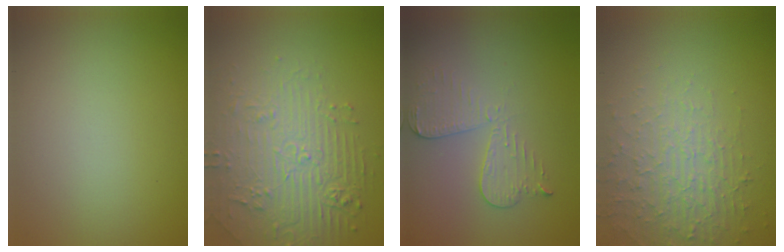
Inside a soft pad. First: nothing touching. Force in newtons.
{"total": 4.4, "press": 4.1, "slide": 1.5}
{"total": 2.9, "press": 2.7, "slide": 1.2}
{"total": 4.2, "press": 3.1, "slide": 2.7}